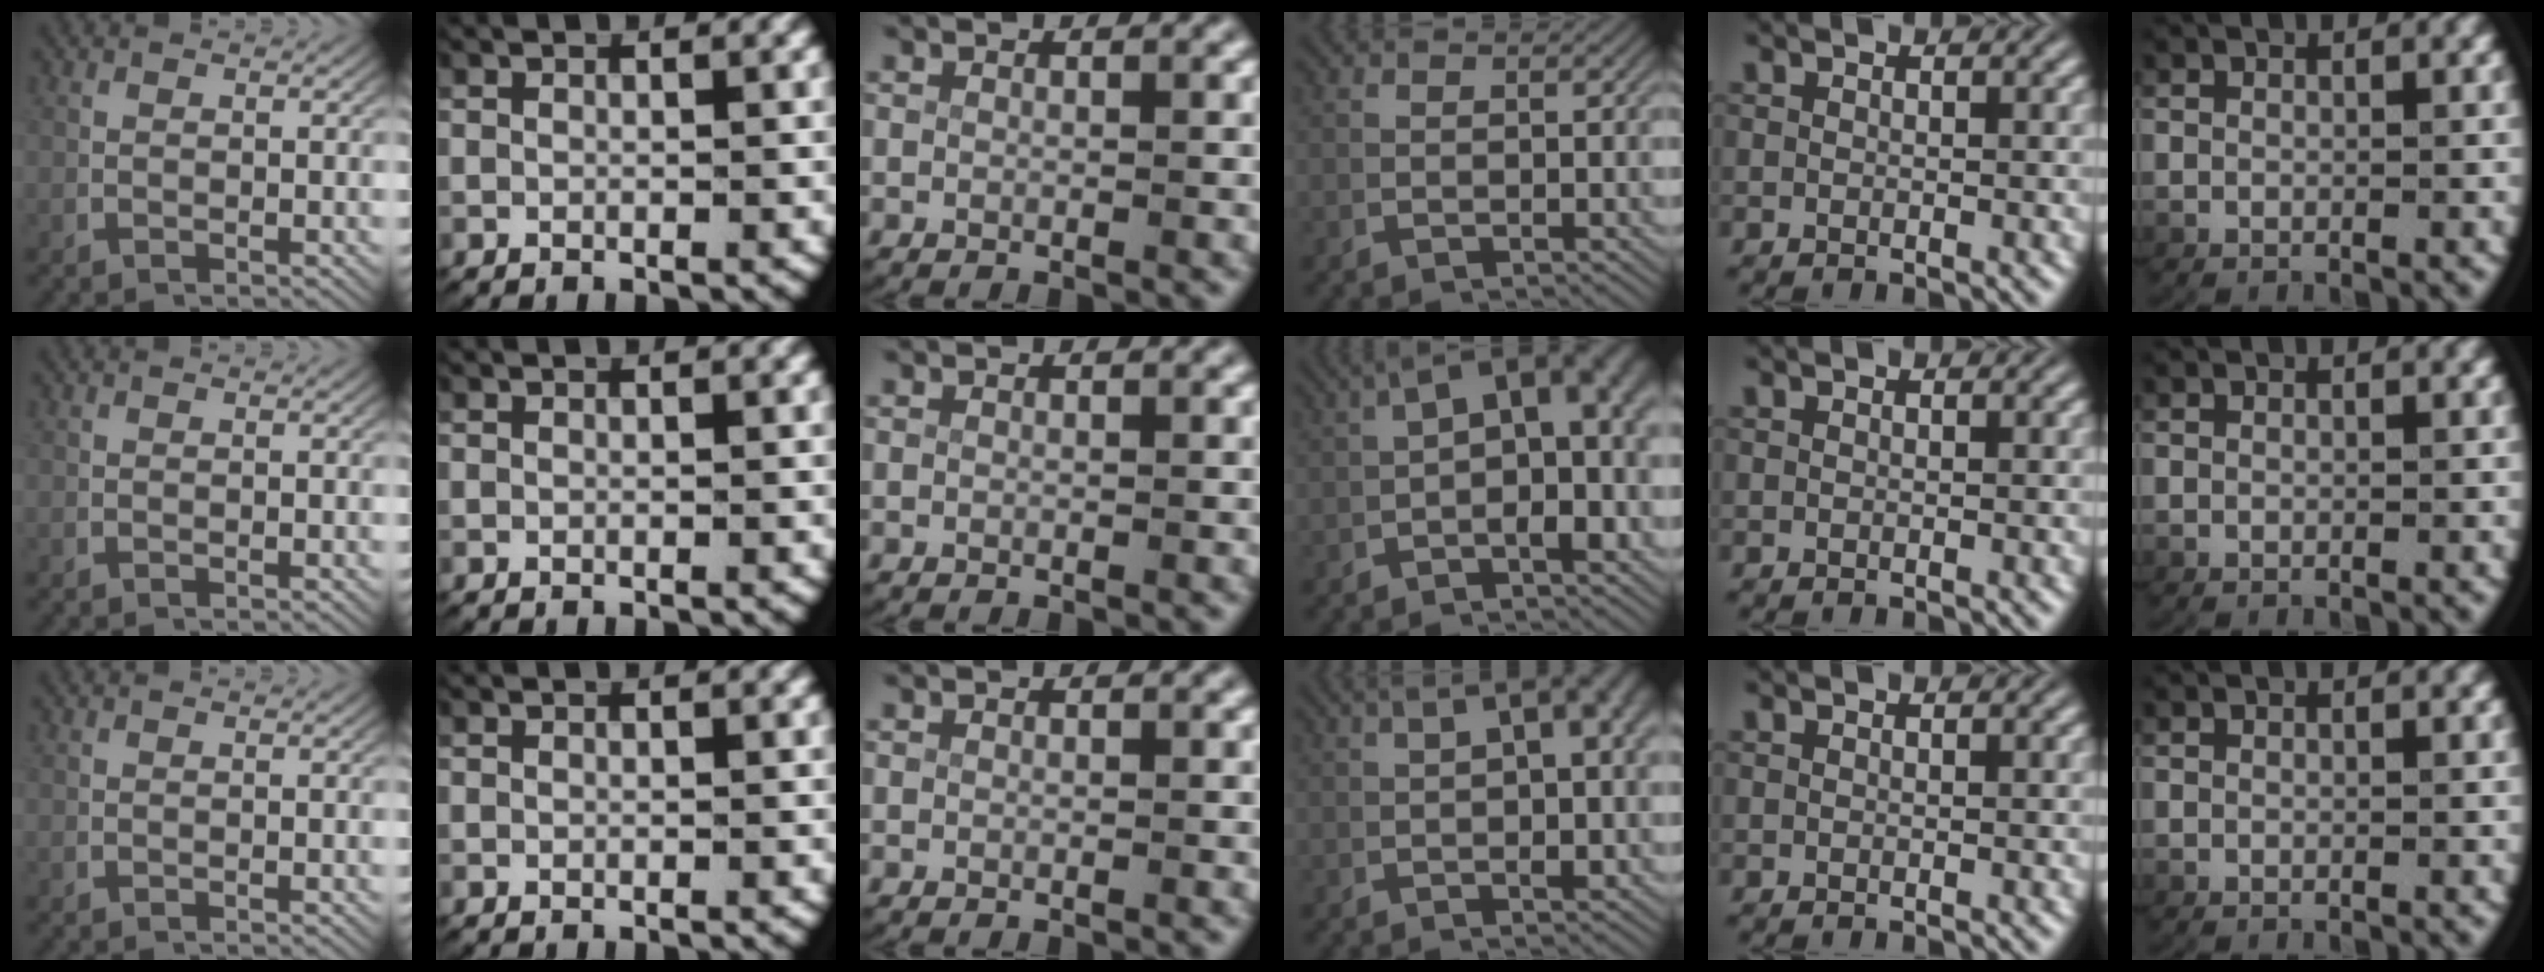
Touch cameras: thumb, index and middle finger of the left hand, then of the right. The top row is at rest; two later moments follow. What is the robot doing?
{"motion": "lift_and_place", "object": "map"}